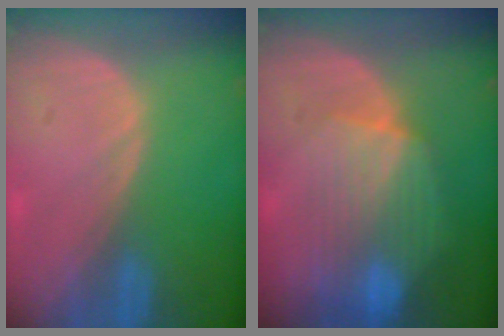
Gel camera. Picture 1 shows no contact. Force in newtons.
{"total": 8.6, "press": 8.0, "slide": 3.2}